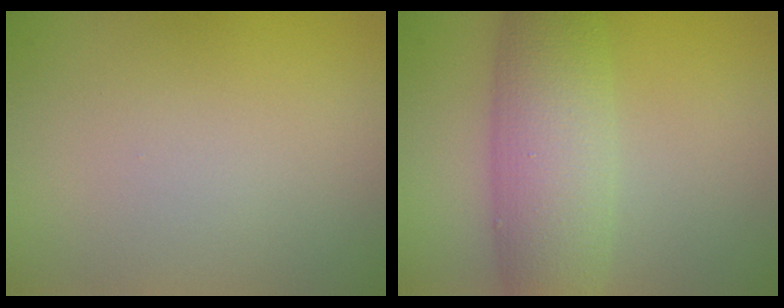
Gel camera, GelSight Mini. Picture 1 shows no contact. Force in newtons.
{"total": 7.1, "press": 7.1, "slide": 0.2}